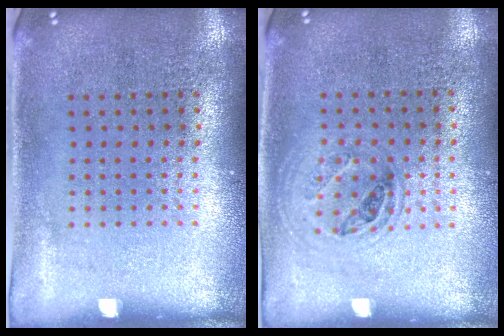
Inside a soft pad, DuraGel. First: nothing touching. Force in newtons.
{"total": 1.0, "press": 0.9, "slide": 0.3}